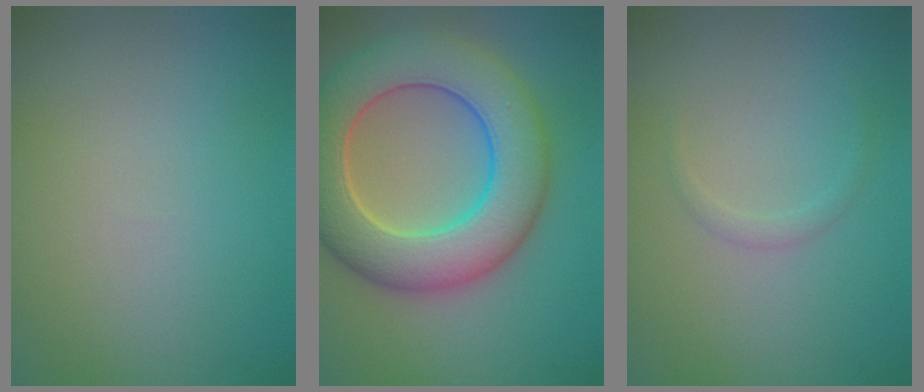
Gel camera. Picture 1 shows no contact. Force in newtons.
{"total": 10.2, "press": 10.2, "slide": 0.7}
{"total": 0.8, "press": 0.8, "slide": 0.1}